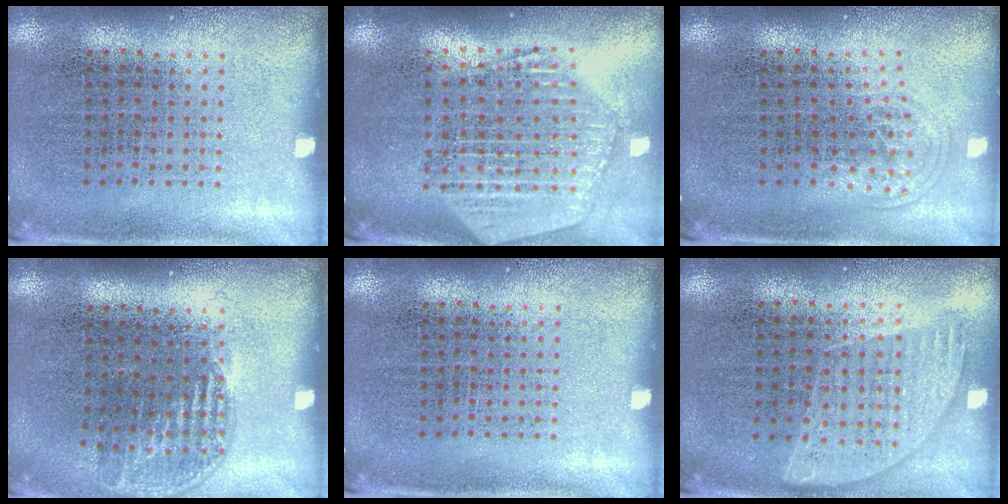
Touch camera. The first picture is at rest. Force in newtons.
{"total": 2.5, "press": 2.1, "slide": 1.3}
{"total": 1.0, "press": 0.6, "slide": 0.8}
{"total": 1.1, "press": 1.0, "slide": 0.6}
{"total": 0.0}
{"total": 0.8, "press": 0.8, "slide": 0.3}